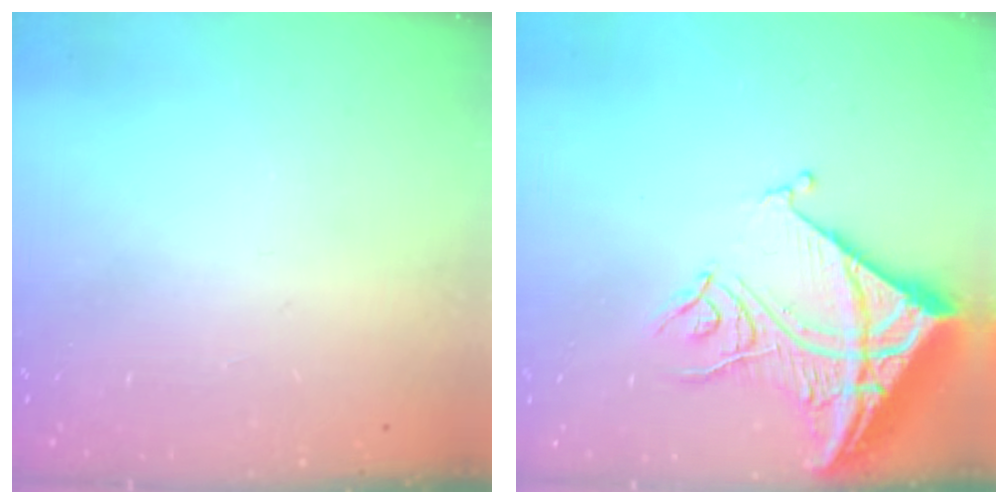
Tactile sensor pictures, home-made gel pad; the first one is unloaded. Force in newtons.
{"total": 16.8, "press": 16.6, "slide": 2.1}